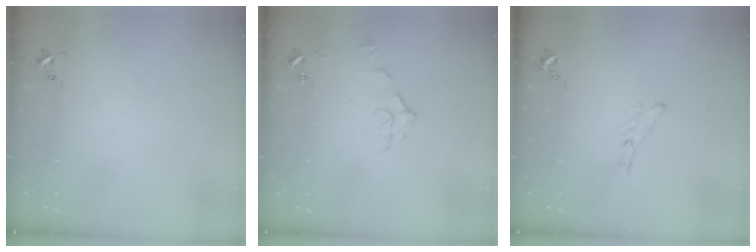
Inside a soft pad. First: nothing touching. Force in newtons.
{"total": 7.8, "press": 7.8, "slide": 0.9}
{"total": 6.3, "press": 6.3, "slide": 0.2}